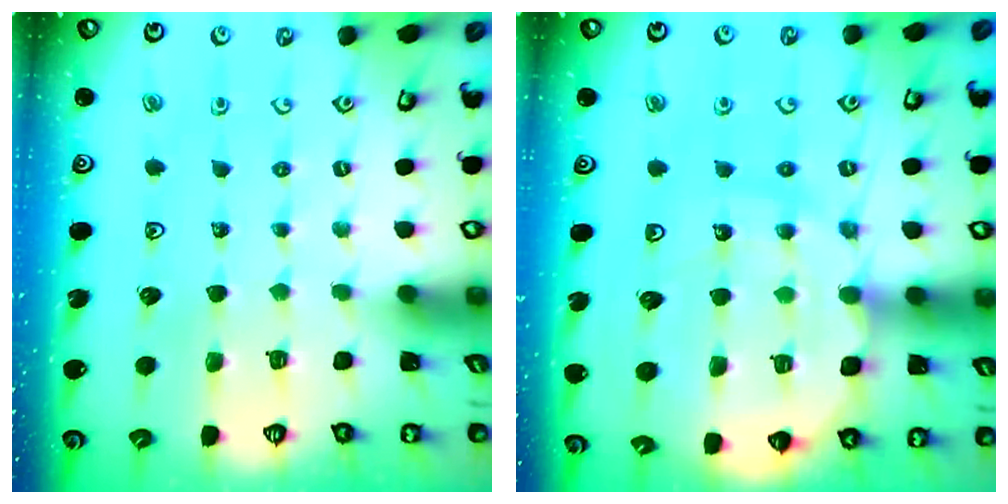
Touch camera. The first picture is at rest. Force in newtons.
{"total": 15.6, "press": 15.4, "slide": 2.7}